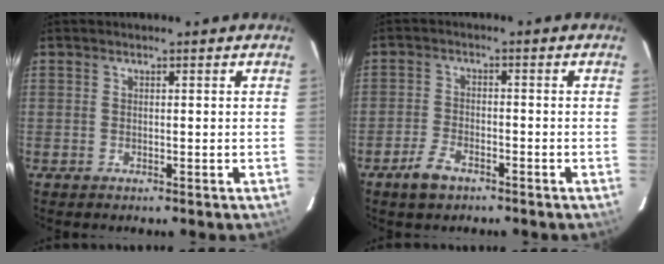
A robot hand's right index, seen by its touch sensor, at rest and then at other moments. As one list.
[{"total": 5.0, "force": [-3.4, 2.5, 2.7], "torque": [-0.069, -0.002, -0.065]}]